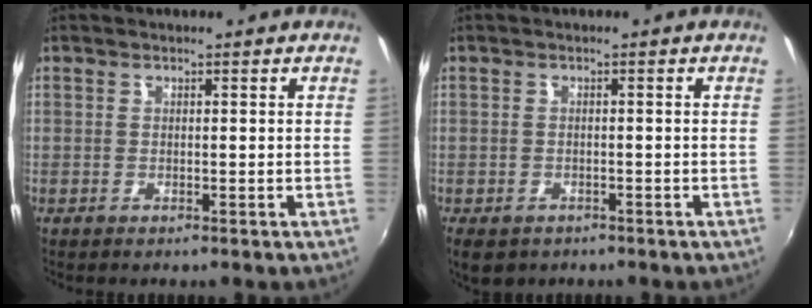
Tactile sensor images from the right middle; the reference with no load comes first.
{"total": 5.5, "force": [-3.3, 3.5, 2.6], "torque": [-0.061, -0.022, -0.048]}